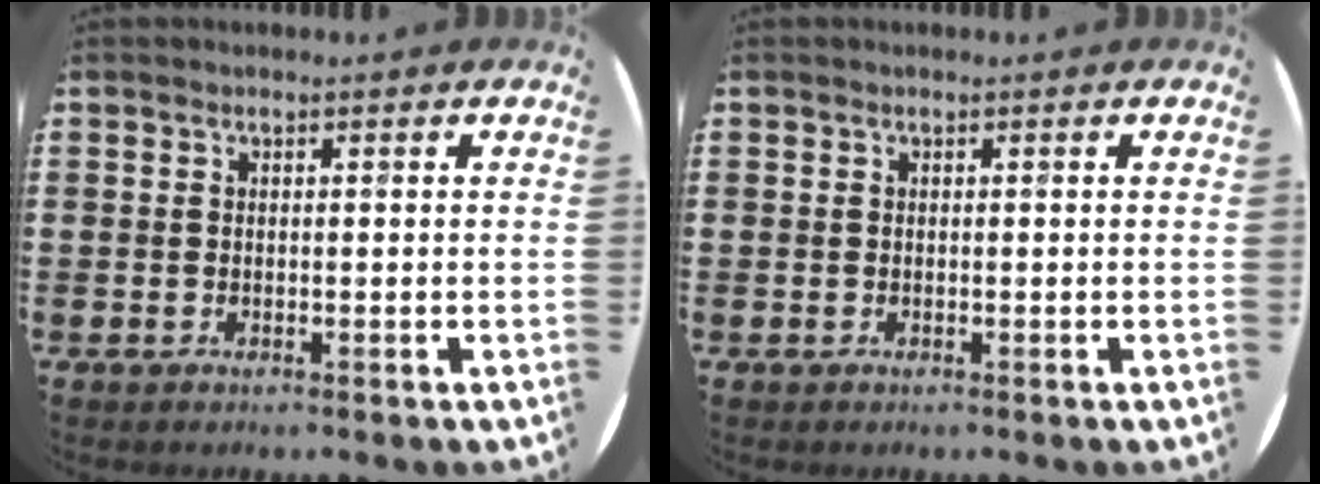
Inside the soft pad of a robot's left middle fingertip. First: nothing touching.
{"total": 0.0}